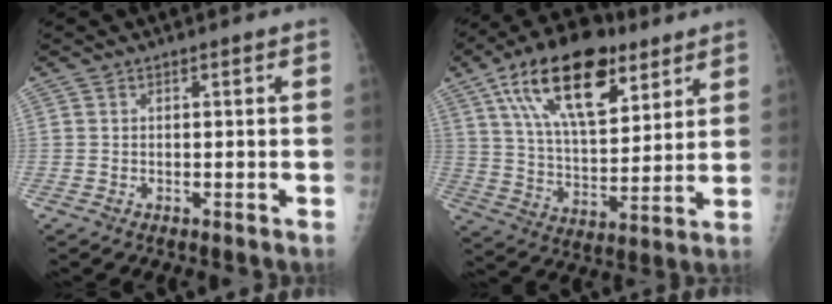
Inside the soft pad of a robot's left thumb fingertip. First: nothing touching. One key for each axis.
{"total": 21.6, "fx": 11.3, "fy": 10.5, "fz": 15.1, "tx": -0.233, "ty": -0.031, "tz": 0.197}